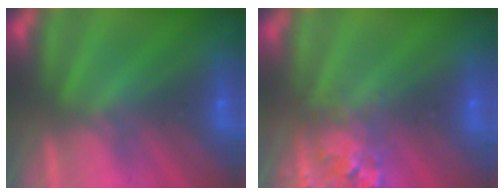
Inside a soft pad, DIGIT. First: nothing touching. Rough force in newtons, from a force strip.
{"total": 2.6}